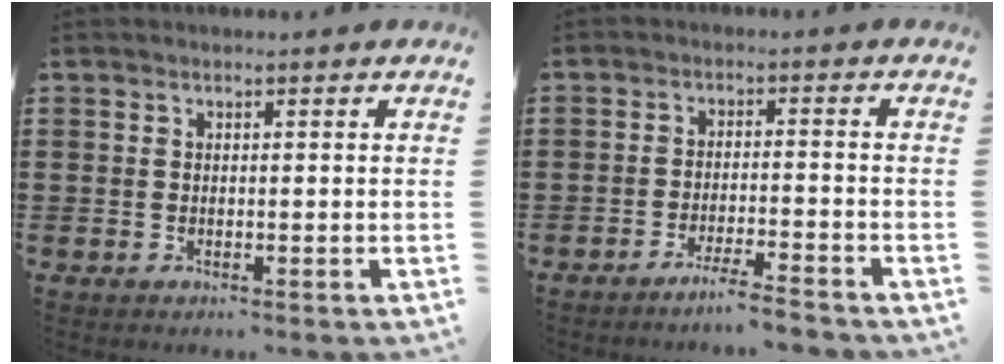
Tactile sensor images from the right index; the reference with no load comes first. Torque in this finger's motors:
{"motor_torque": [1.29, 0.85, 0.02, 0.02]}